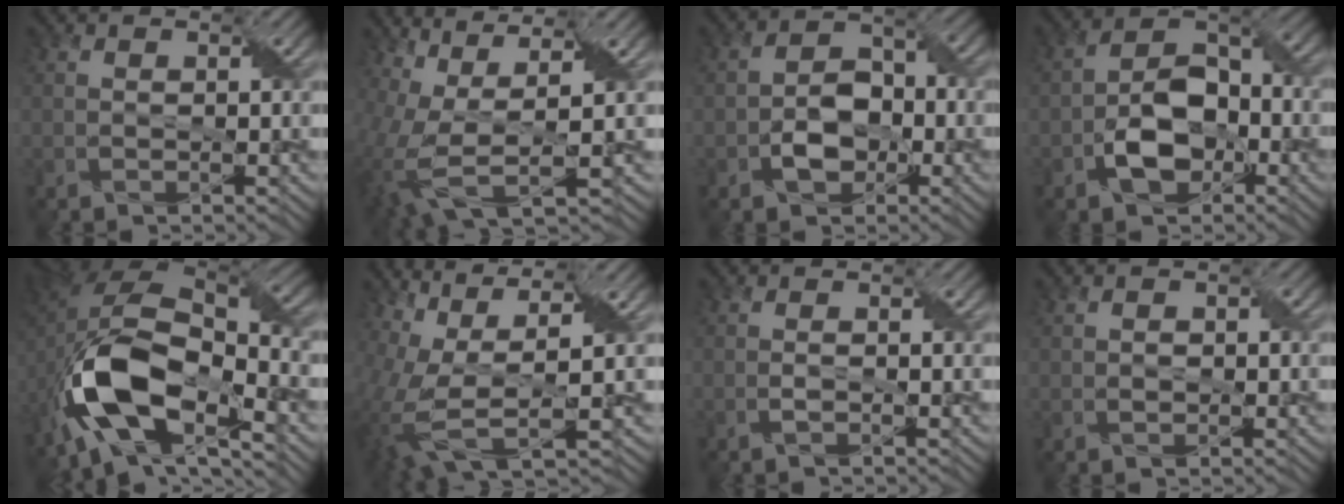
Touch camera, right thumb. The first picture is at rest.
{"total": 9.2, "force": [0.2, 3.1, 8.6], "torque": [-0.215, -0.006, 0.010]}
{"total": 5.3, "force": [-1.9, 3.7, 3.3], "torque": [-0.051, 0.003, -0.037]}
{"total": 8.6, "force": [-3.2, 5.4, 5.8], "torque": [-0.103, 0.005, -0.065]}
{"total": 15.6, "force": [-6.6, 7.9, 11.7], "torque": [-0.234, -0.016, -0.130]}
{"total": 10.8, "force": [-0.2, 3.7, 10.1], "torque": [-0.245, -0.003, 0.006]}
{"total": 1.1, "force": [-0.2, 0.1, 1.1], "torque": [-0.024, 0.003, -0.005]}
{"total": 1.4, "force": [-0.1, 1.0, 1.0], "torque": [-0.018, 0.000, -0.002]}